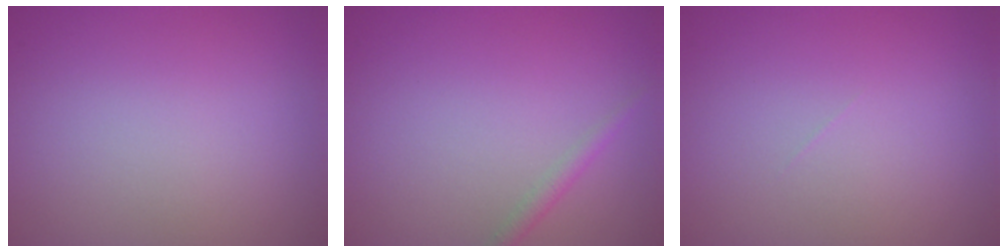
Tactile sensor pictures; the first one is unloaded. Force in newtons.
{"total": 1.2, "press": 1.2, "slide": 0.0}
{"total": 0.0}